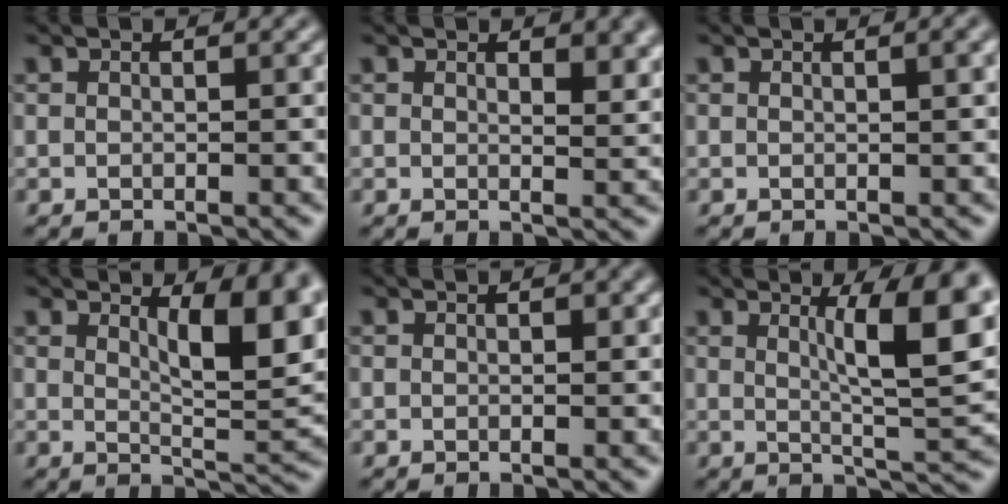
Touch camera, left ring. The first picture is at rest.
{"total": 2.8, "force": [1.5, 1.1, 2.2], "torque": [-0.028, -0.002, 0.024]}
{"total": 1.3, "force": [0.5, 0.3, 1.2], "torque": [-0.013, 0.004, 0.006]}
{"total": 6.6, "force": [2.6, 2.0, 5.7], "torque": [-0.078, -0.008, 0.044]}
{"total": 0.6, "force": [0.1, 0.2, 0.5], "torque": [-0.006, 0.001, 0.002]}
{"total": 8.2, "force": [2.5, 1.8, 7.6], "torque": [-0.097, -0.005, 0.041]}